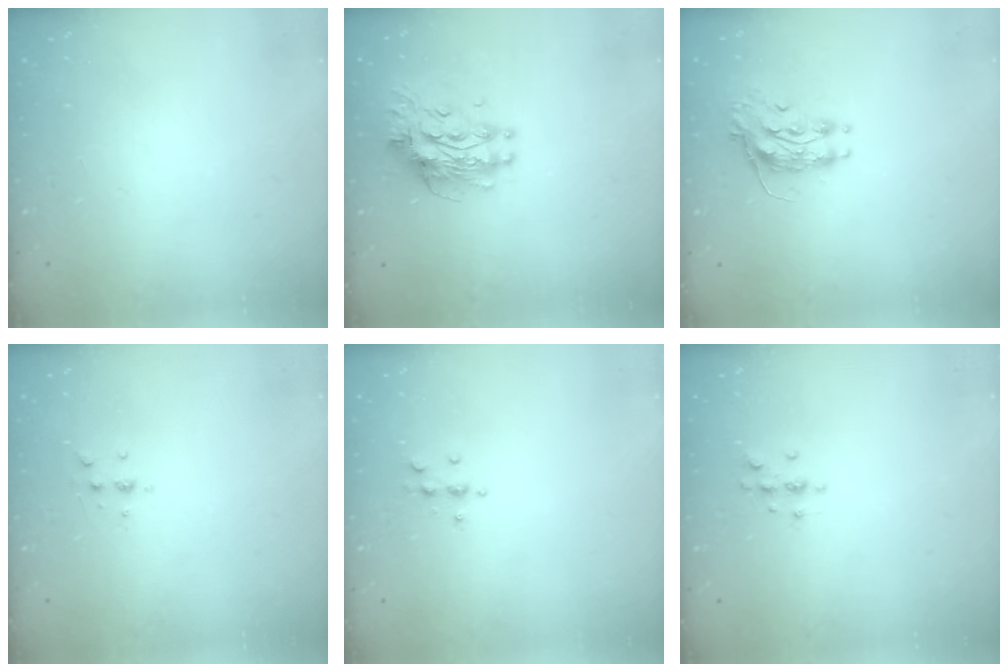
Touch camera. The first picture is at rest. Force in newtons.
{"total": 11.5, "press": 11.5, "slide": 1.0}
{"total": 8.3, "press": 8.3, "slide": 0.2}
{"total": 6.1, "press": 6.1, "slide": 0.7}
{"total": 5.4, "press": 5.1, "slide": 1.7}
{"total": 4.3, "press": 4.2, "slide": 1.0}